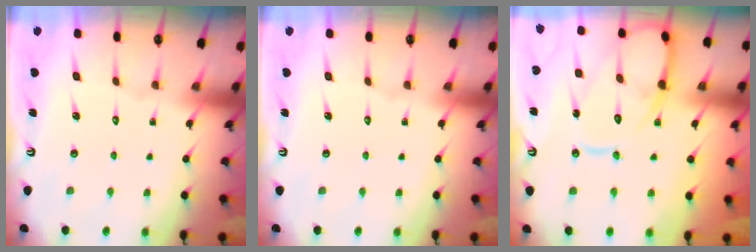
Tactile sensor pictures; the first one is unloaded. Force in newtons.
{"total": 0.0}
{"total": 13.1, "press": 13.1, "slide": 1.2}